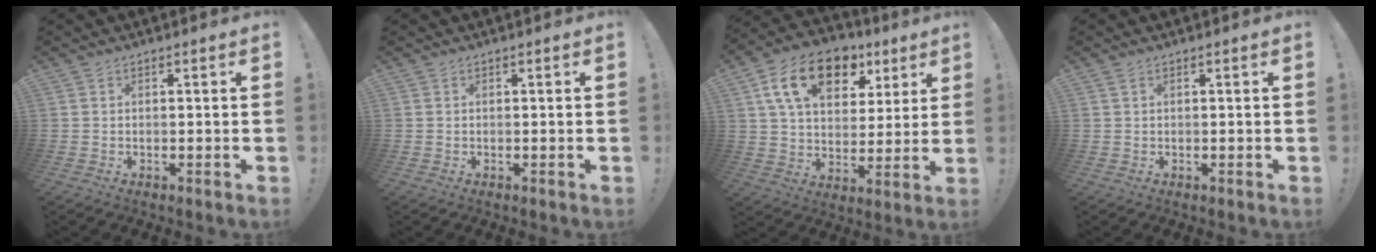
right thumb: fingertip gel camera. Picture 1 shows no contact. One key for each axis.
{"total": 0.0}
{"total": 18.5, "fx": 9.4, "fy": 11.2, "fz": 11.3, "tx": -0.187, "ty": -0.035, "tz": 0.169}
{"total": 0.8, "fx": 0.5, "fy": 0.2, "fz": 0.7, "tx": -0.011, "ty": -0.001, "tz": 0.007}